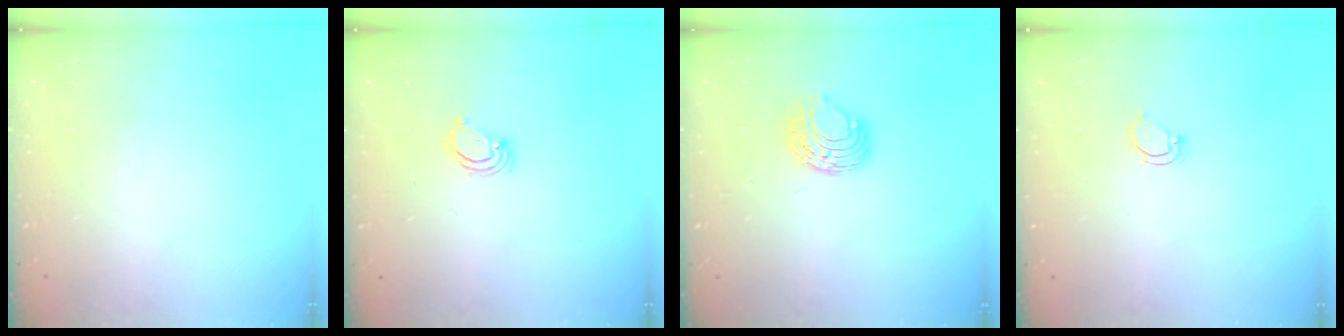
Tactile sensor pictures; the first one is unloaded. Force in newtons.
{"total": 3.1, "press": 3.1, "slide": 0.3}
{"total": 8.1, "press": 8.1, "slide": 0.5}
{"total": 2.8, "press": 2.8, "slide": 0.2}